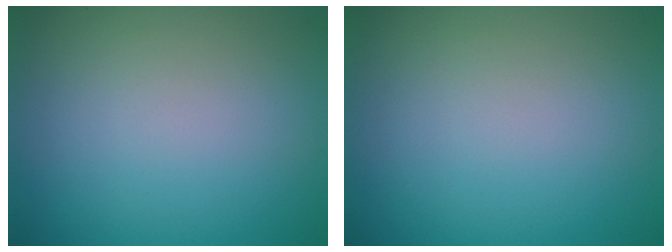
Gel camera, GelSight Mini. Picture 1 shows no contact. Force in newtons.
{"total": 0.0}